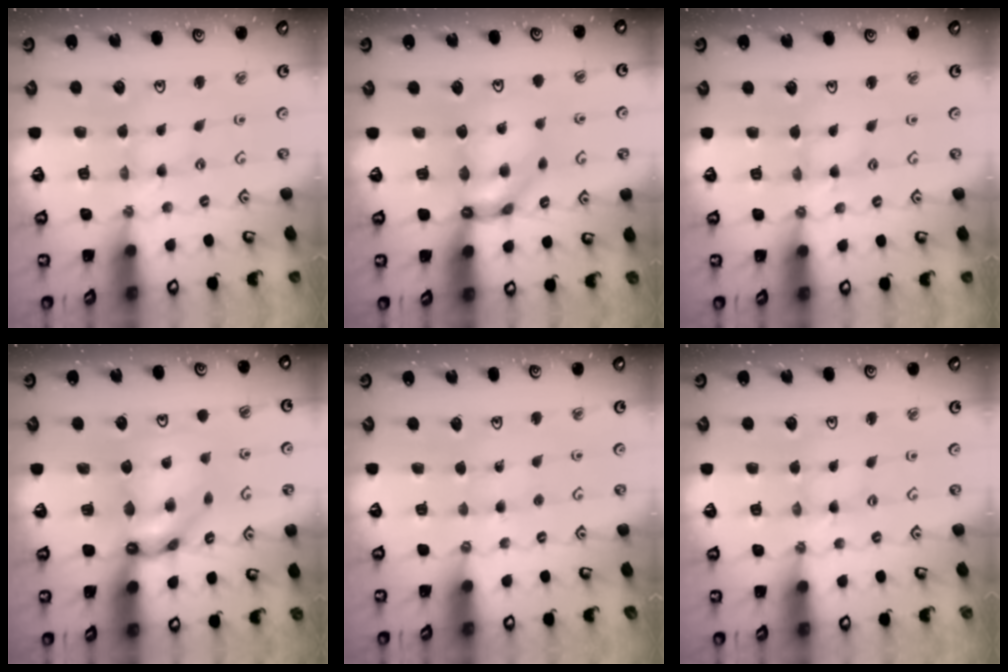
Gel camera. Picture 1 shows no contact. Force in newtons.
{"total": 8.8, "press": 8.8, "slide": 0.7}
{"total": 1.7, "press": 1.7, "slide": 0.3}
{"total": 10.8, "press": 10.7, "slide": 1.4}
{"total": 3.7, "press": 3.7, "slide": 0.4}
{"total": 0.0}